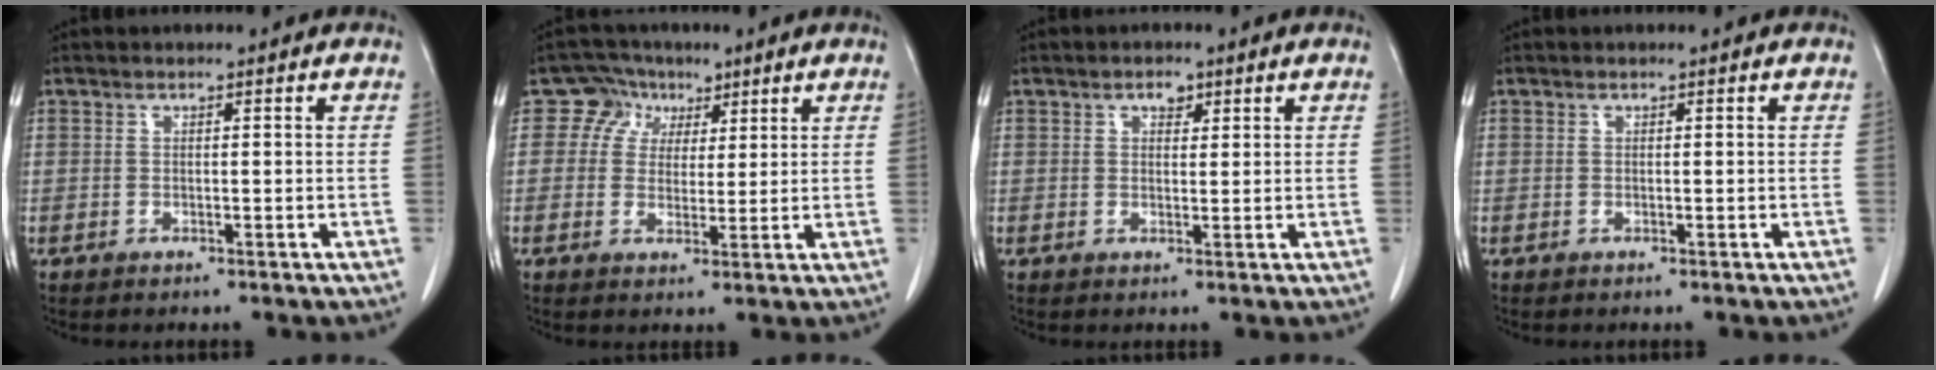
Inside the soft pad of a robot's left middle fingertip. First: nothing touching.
{"total": 5.1, "force": [2.4, 4.5, 0.6], "torque": [-0.004, 0.016, 0.040]}
{"total": 1.9, "force": [1.1, 1.1, 1.1], "torque": [-0.018, 0.001, 0.017]}
{"total": 0.0}